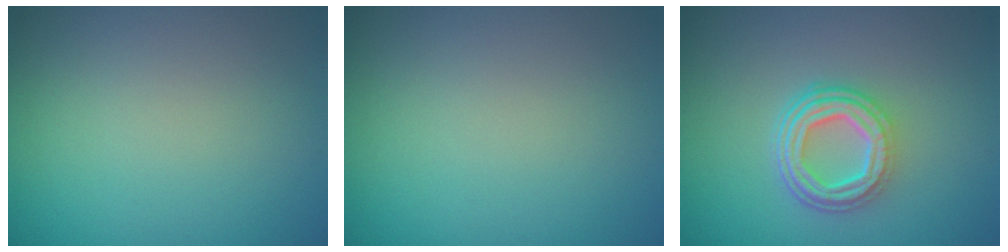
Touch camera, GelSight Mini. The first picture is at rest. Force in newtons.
{"total": 0.0}
{"total": 5.0, "press": 3.6, "slide": 3.4}